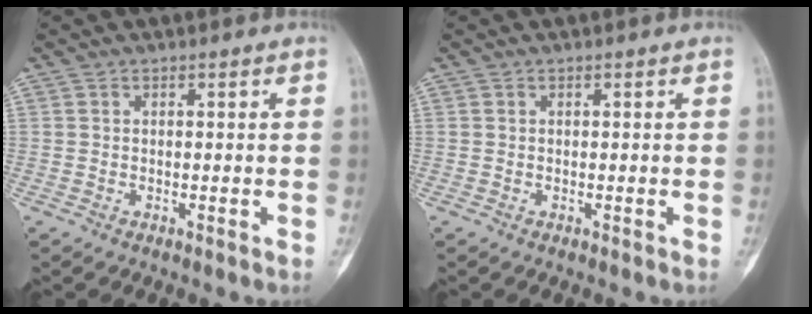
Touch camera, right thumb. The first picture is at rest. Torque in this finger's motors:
{"motor_torque": [0.02, -0.01, 0.00, 0.00, 0.04]}